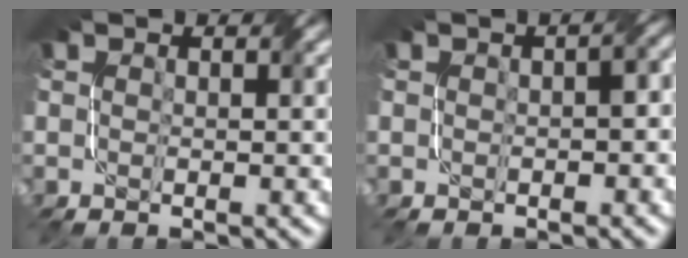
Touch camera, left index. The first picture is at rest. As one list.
[{"total": 2.3, "force": [-0.1, 1.0, 2.0], "torque": [-0.026, 0.005, -0.001]}]